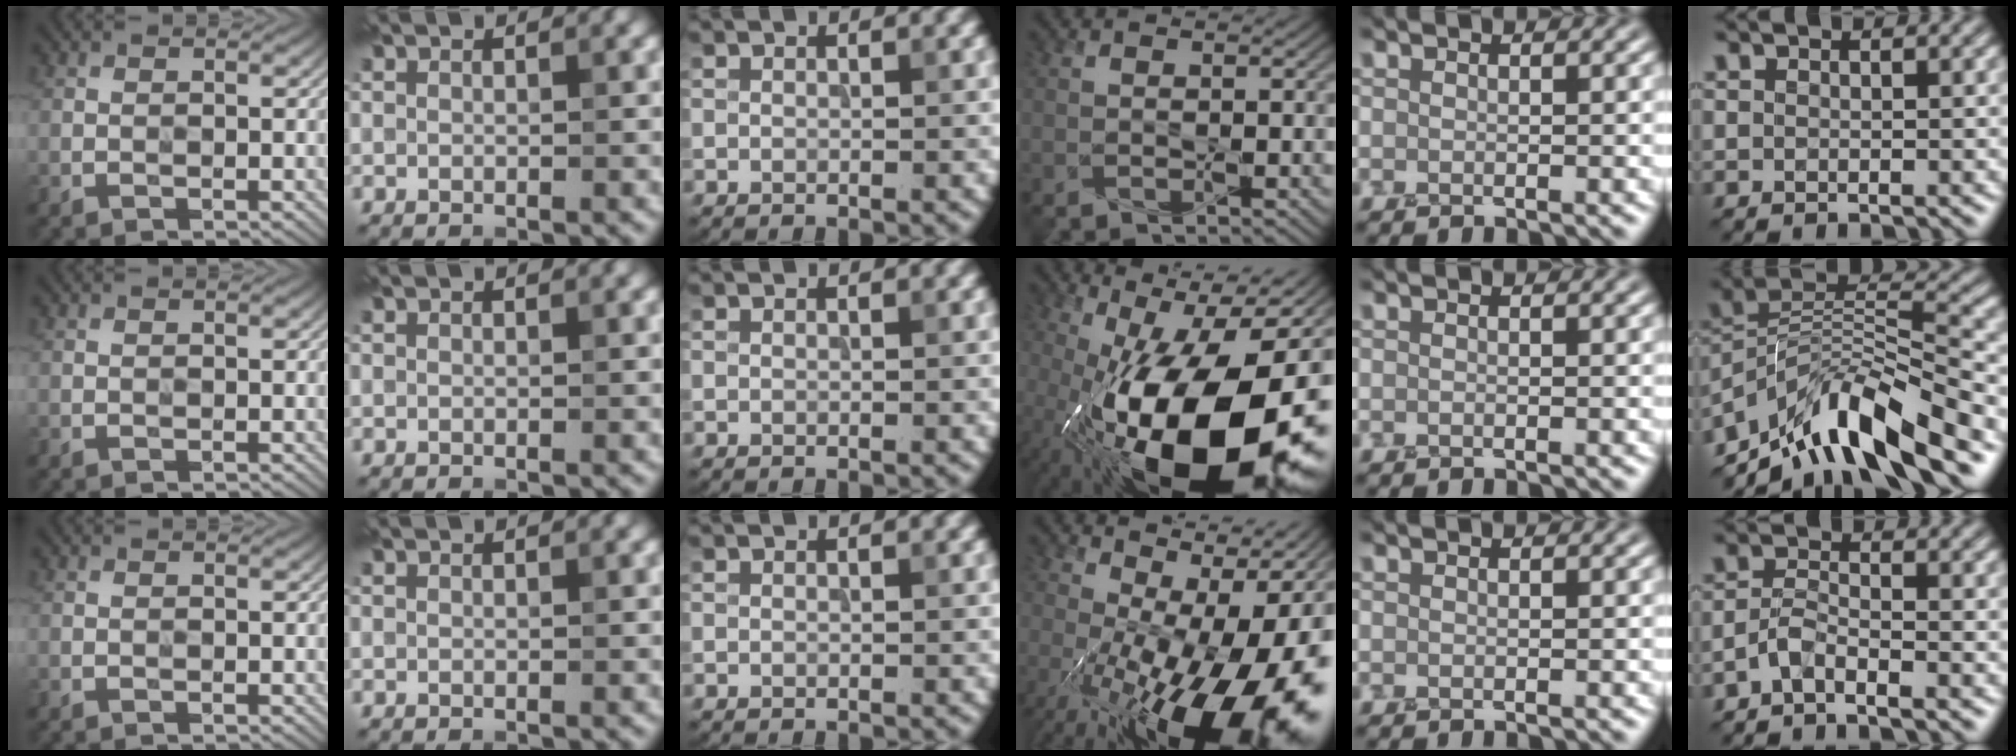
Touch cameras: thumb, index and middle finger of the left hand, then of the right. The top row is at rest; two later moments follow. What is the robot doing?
{"motion": "press", "object": "grip strengthener"}